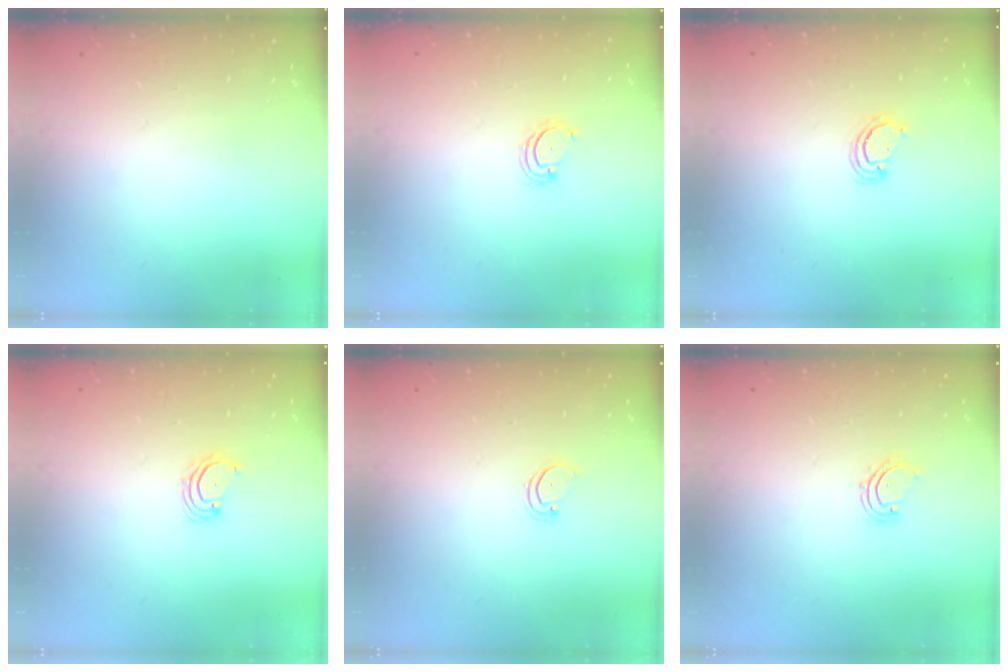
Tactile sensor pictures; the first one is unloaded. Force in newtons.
{"total": 2.8, "press": 2.8, "slide": 0.3}
{"total": 2.3, "press": 2.3, "slide": 0.3}
{"total": 2.6, "press": 2.6, "slide": 0.3}
{"total": 2.2, "press": 2.2, "slide": 0.2}
{"total": 2.6, "press": 2.6, "slide": 0.3}